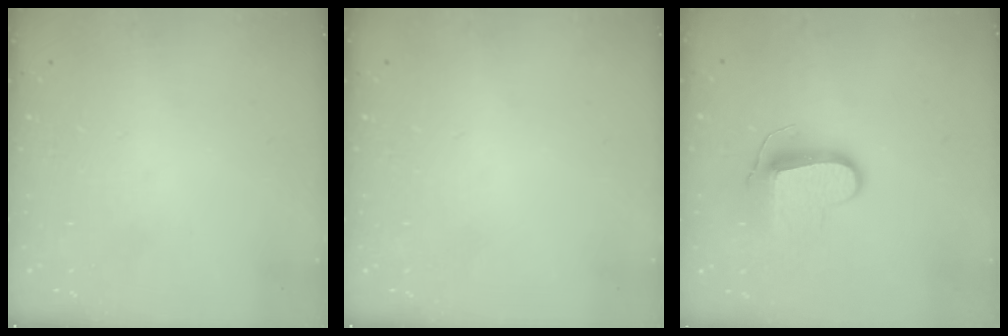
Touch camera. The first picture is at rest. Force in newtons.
{"total": 0.0}
{"total": 10.0, "press": 10.0, "slide": 0.2}